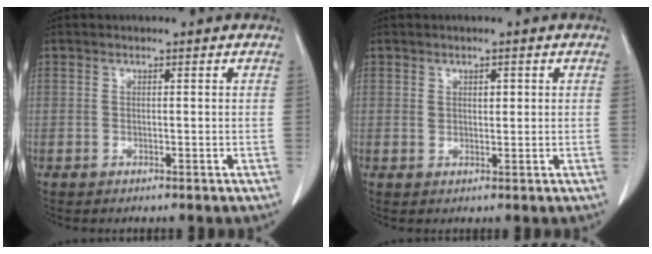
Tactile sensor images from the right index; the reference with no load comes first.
{"total": 1.8, "force": [0.7, 0.9, 1.4], "torque": [-0.019, 0.001, 0.012]}